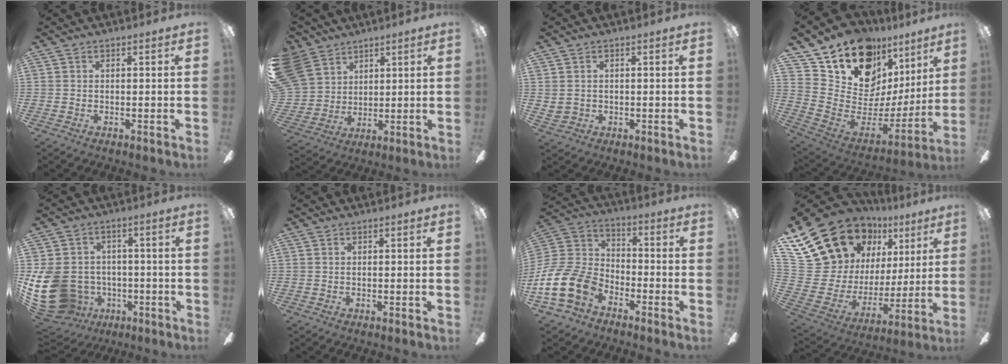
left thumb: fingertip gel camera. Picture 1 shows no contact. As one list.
[{"total": 10.6, "force": [5.9, 8.5, 2.5], "torque": [-0.088, -0.020, 0.123]}, {"total": 1.9, "force": [0.7, 1.7, 0.4], "torque": [-0.010, 0.001, 0.012]}, {"total": 17.5, "force": [13.2, 9.4, 6.6], "torque": [-0.126, -0.115, 0.251]}, {"total": 16.4, "force": [-3.5, 13.6, 8.4], "torque": [-0.200, 0.017, -0.052]}, {"total": 0.0}, {"total": 16.0, "force": [-8.2, 10.3, 9.0], "torque": [-0.206, 0.039, -0.148]}, {"total": 21.5, "force": [14.1, 13.9, 8.4], "torque": [-0.162, -0.101, 0.288]}]